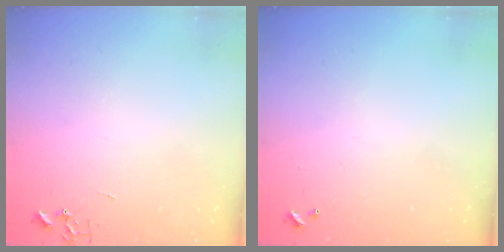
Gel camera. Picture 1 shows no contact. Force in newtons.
{"total": 0.0}